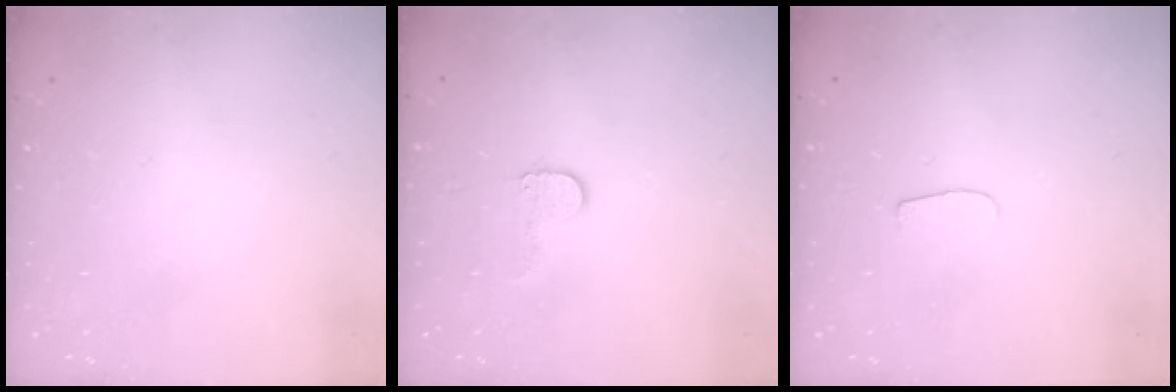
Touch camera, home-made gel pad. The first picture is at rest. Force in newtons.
{"total": 5.4, "press": 5.3, "slide": 0.5}
{"total": 4.5, "press": 4.4, "slide": 0.5}